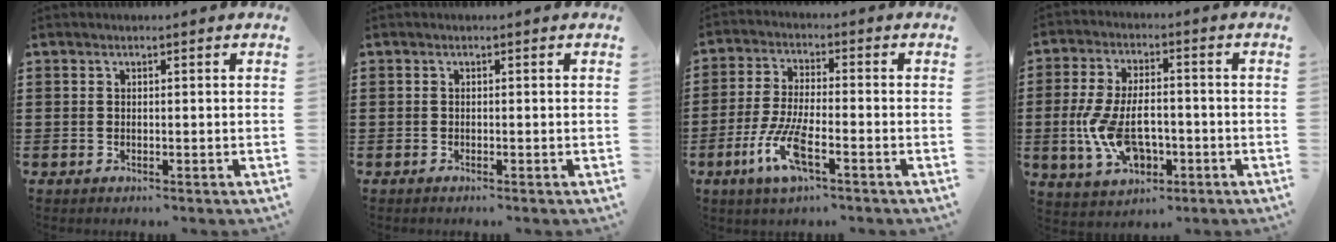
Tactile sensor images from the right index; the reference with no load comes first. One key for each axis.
{"total": 0.0}
{"total": 7.8, "fx": -3.7, "fy": 1.9, "fz": 6.5, "tx": -0.158, "ty": -0.016, "tz": -0.074}
{"total": 9.7, "fx": -2.0, "fy": 5.3, "fz": 7.9, "tx": -0.177, "ty": 0.005, "tz": -0.039}